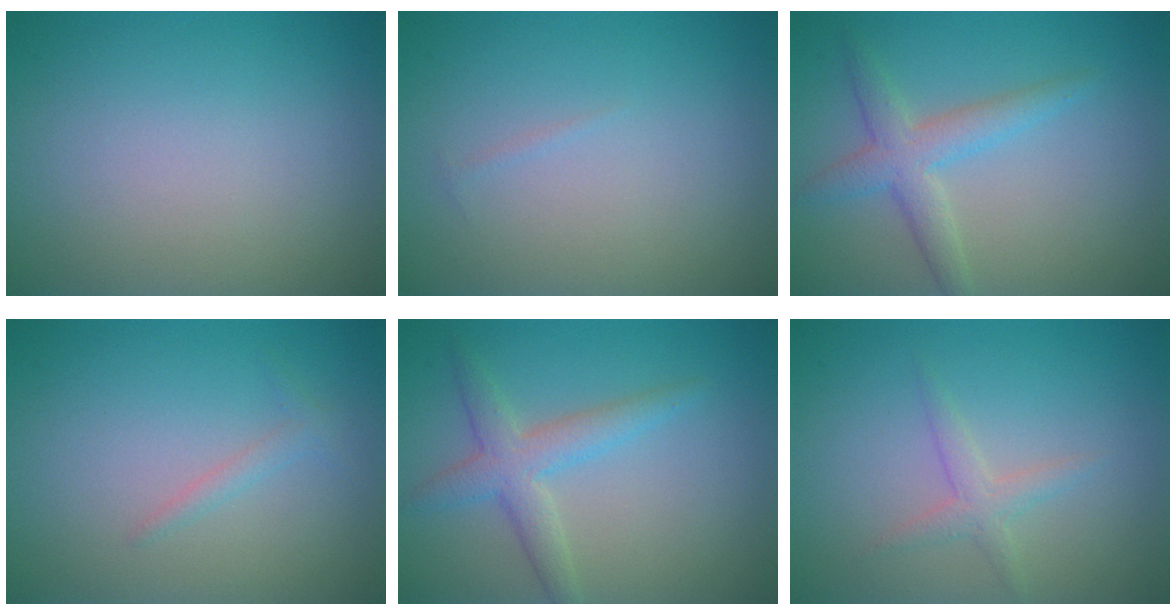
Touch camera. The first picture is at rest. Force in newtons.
{"total": 0.8, "press": 0.8, "slide": 0.2}
{"total": 3.3, "press": 3.3, "slide": 0.1}
{"total": 1.0, "press": 1.0, "slide": 0.1}
{"total": 3.3, "press": 3.3, "slide": 0.1}
{"total": 1.6, "press": 1.6, "slide": 0.1}